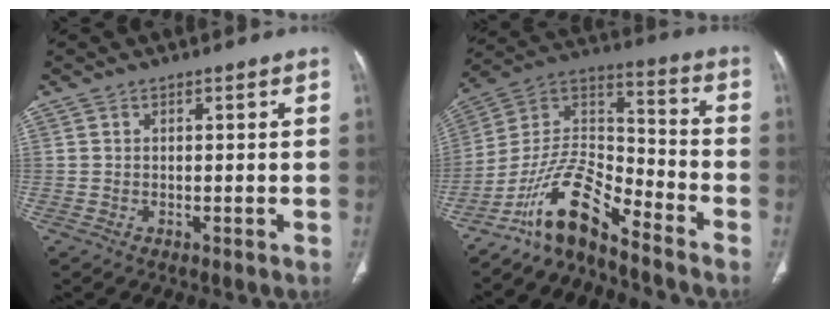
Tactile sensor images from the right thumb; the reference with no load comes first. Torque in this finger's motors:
{"motor_torque": [2.58, 0.43, 1.40, -1.37, 0.45]}